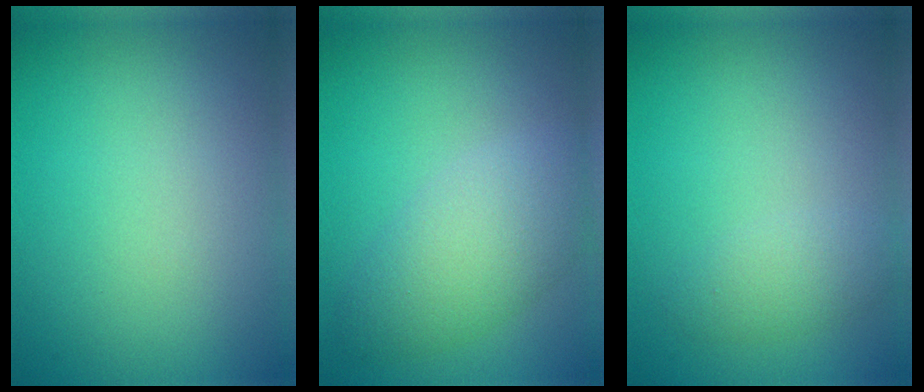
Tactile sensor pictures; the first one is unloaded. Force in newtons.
{"total": 4.9, "press": 4.9, "slide": 0.1}
{"total": 1.9, "press": 1.9, "slide": 0.1}